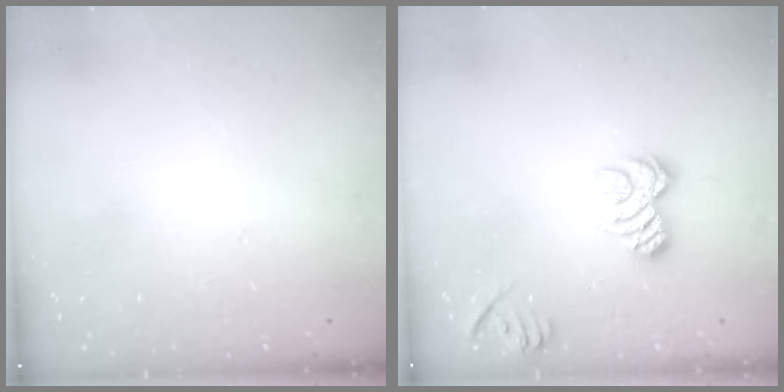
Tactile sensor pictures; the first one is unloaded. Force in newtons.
{"total": 8.7, "press": 8.7, "slide": 0.3}